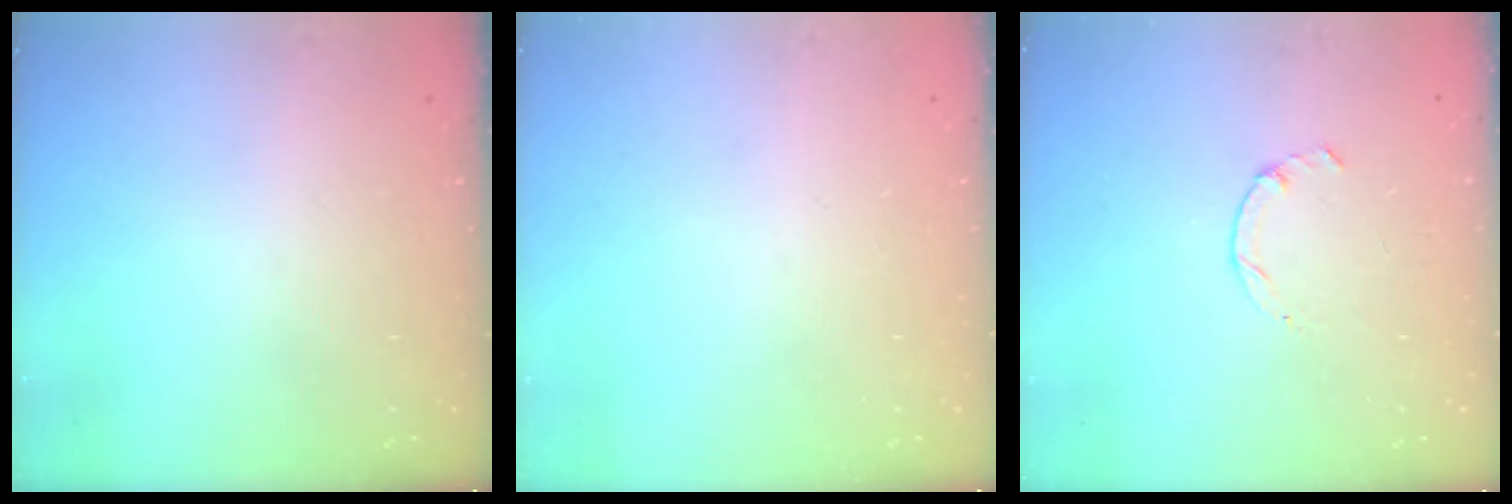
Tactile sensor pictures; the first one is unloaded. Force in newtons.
{"total": 0.0}
{"total": 1.3, "press": 1.2, "slide": 0.4}